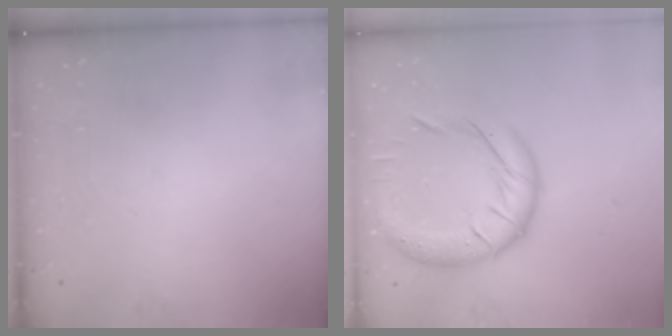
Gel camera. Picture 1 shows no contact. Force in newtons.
{"total": 17.7, "press": 17.6, "slide": 2.0}